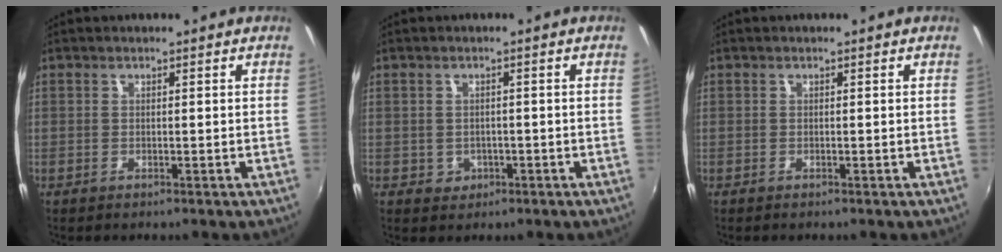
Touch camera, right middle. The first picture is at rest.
{"total": 2.6, "force": [-0.6, 2.5, 0.7], "torque": [-0.016, -0.001, -0.005]}
{"total": 0.0}